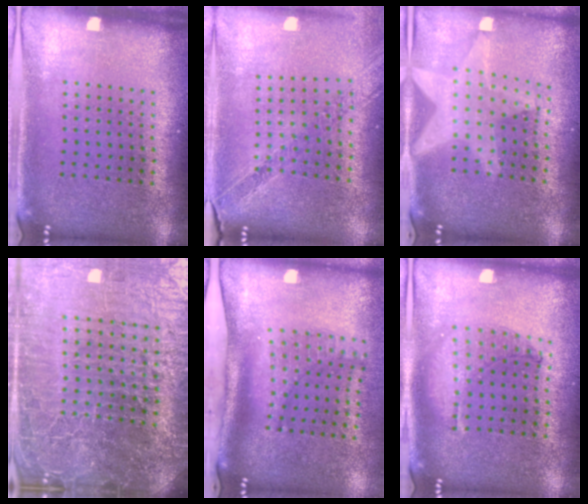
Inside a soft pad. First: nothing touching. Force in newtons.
{"total": 1.1, "press": 1.1, "slide": 0.2}
{"total": 2.2, "press": 1.8, "slide": 1.3}
{"total": 7.8, "press": 6.7, "slide": 3.9}
{"total": 2.1, "press": 1.5, "slide": 1.4}
{"total": 0.9, "press": 0.9, "slide": 0.2}